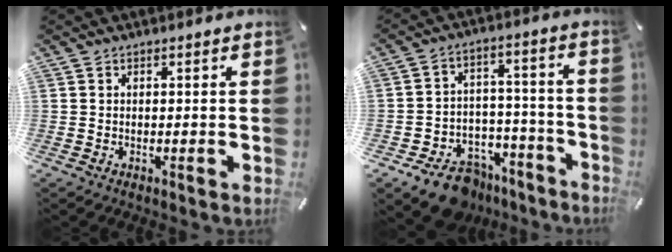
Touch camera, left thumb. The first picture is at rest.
{"total": 11.5, "force": [-8.5, 6.7, 3.7], "torque": [-0.046, 0.068, -0.144]}